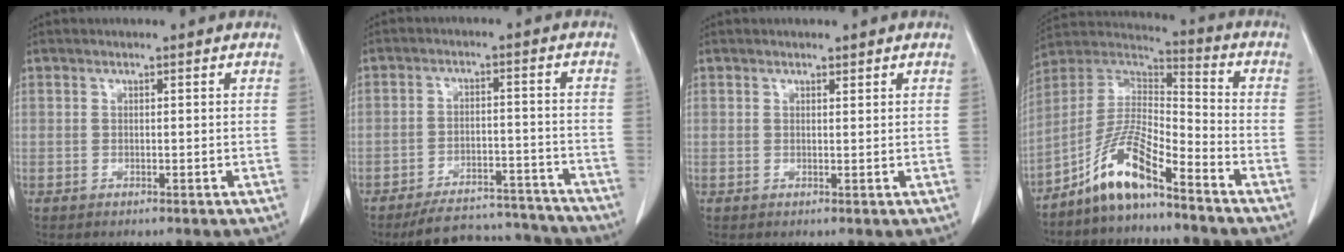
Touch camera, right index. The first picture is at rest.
{"total": 12.7, "force": [-12.2, 2.9, 1.7], "torque": [-0.013, 0.023, -0.166]}
{"total": 0.6, "force": [0.6, 0.2, 0.2], "torque": [-0.009, -0.004, 0.009]}
{"total": 10.8, "force": [-7.5, 1.8, 7.5], "torque": [-0.159, 0.015, -0.144]}